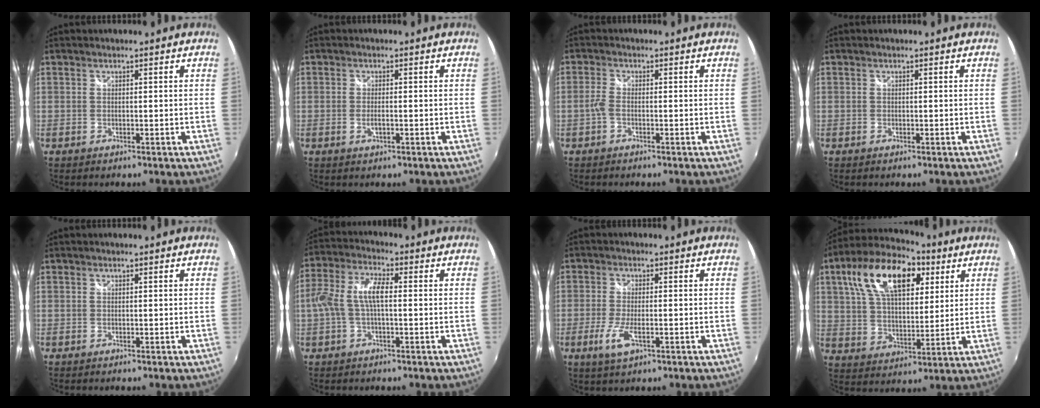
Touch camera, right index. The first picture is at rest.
{"total": 1.8, "force": [-0.6, 0.6, 1.6], "torque": [-0.032, -0.004, -0.008]}
{"total": 1.9, "force": [-0.9, 0.6, 1.5], "torque": [-0.038, 0.001, -0.021]}
{"total": 0.0}
{"total": 0.0}
{"total": 7.8, "force": [-0.3, 2.7, 7.3], "torque": [-0.158, 0.015, -0.005]}
{"total": 5.8, "force": [-2.3, 1.7, 5.0], "torque": [-0.113, -0.013, -0.044]}
{"total": 19.3, "force": [8.3, 10.0, 14.2], "torque": [-0.266, 0.042, 0.140]}